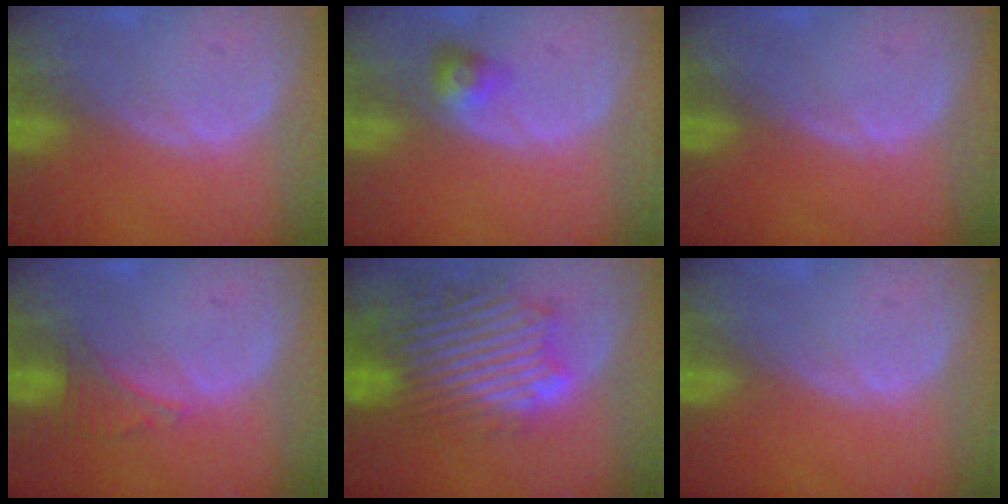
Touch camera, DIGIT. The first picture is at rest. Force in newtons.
{"total": 3.0, "press": 2.7, "slide": 1.3}
{"total": 0.0}
{"total": 2.5, "press": 2.5, "slide": 0.2}
{"total": 12.3, "press": 11.0, "slide": 5.5}
{"total": 0.0}